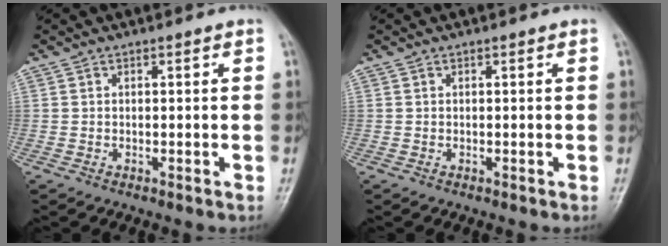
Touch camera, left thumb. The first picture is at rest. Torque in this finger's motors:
{"motor_torque": [0.00, 0.00, 0.00, 0.00, 0.00]}